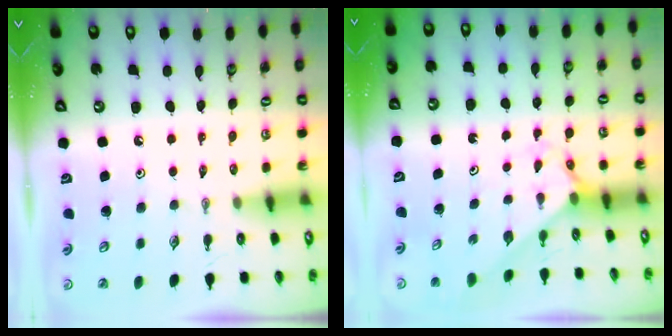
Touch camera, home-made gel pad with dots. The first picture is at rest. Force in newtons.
{"total": 2.3, "press": 2.3, "slide": 0.2}